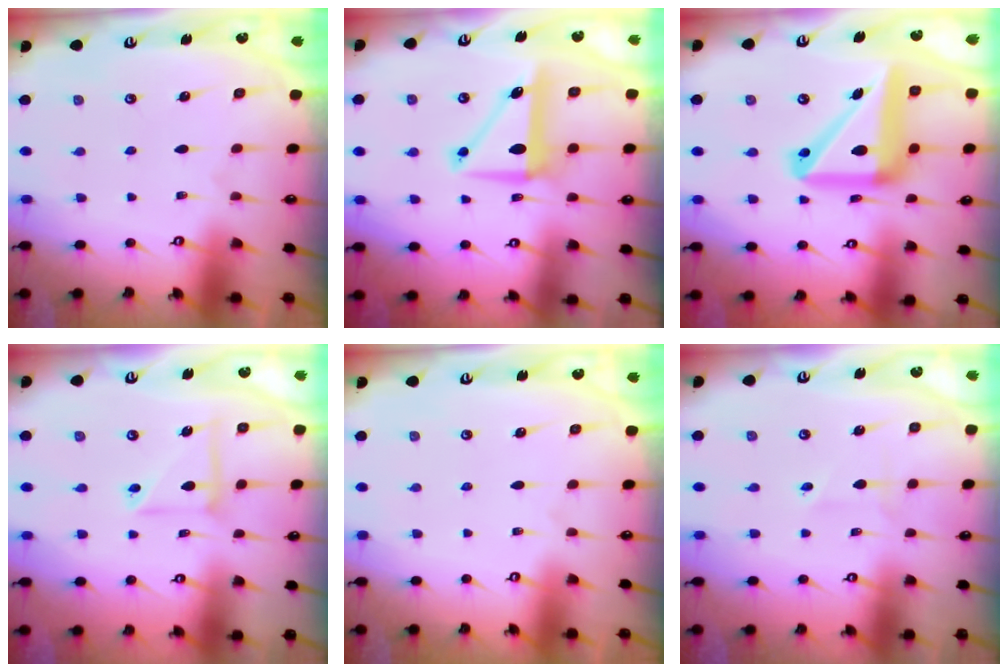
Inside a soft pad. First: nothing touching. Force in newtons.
{"total": 8.4, "press": 8.0, "slide": 2.5}
{"total": 20.2, "press": 20.0, "slide": 2.5}
{"total": 10.1, "press": 10.0, "slide": 1.1}
{"total": 0.0}
{"total": 1.6, "press": 1.3, "slide": 0.9}